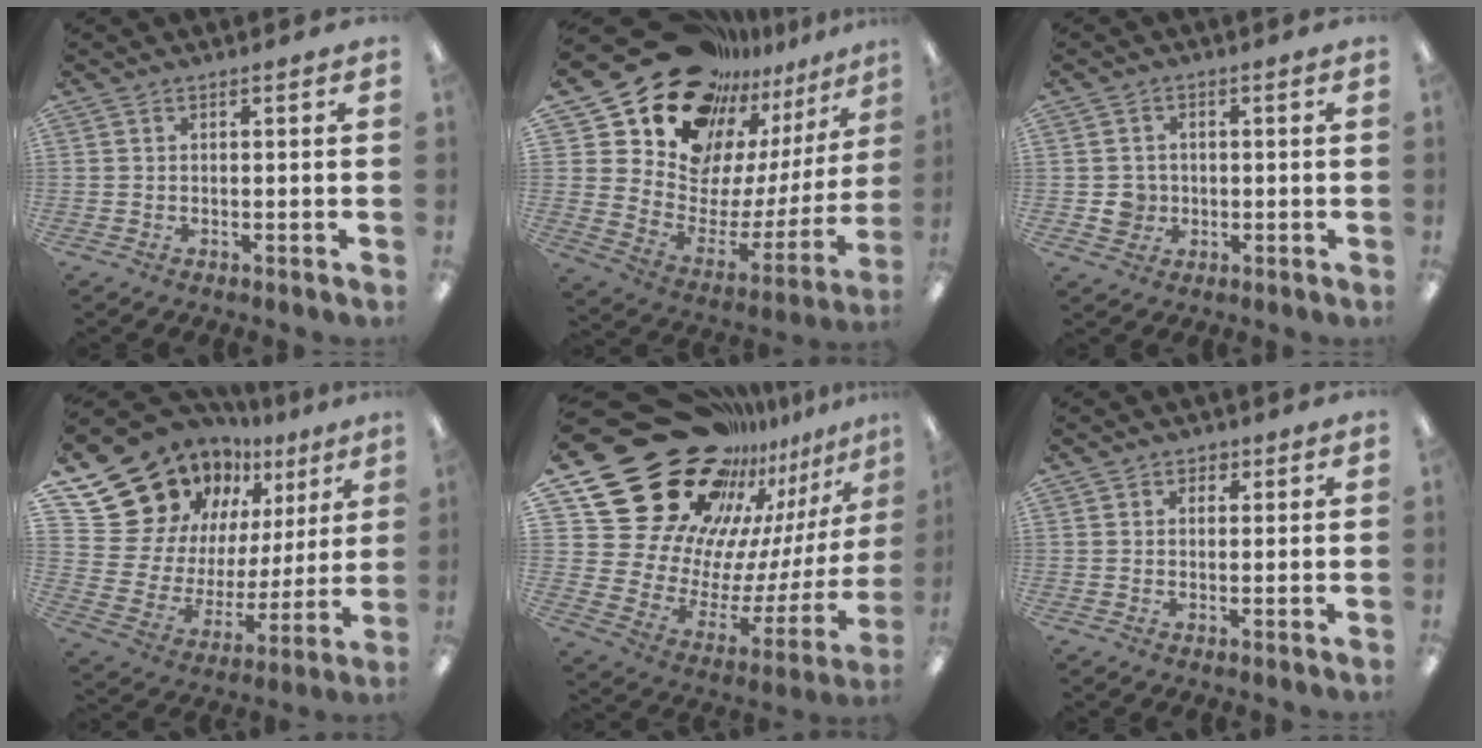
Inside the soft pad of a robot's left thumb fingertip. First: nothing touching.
{"total": 20.0, "force": [16.7, 9.4, 5.8], "torque": [-0.108, -0.148, 0.314]}
{"total": 4.2, "force": [-0.5, 4.1, 0.9], "torque": [-0.012, 0.006, -0.008]}
{"total": 21.1, "force": [15.4, 13.1, 6.0], "torque": [-0.120, -0.115, 0.308]}
{"total": 33.5, "force": [21.1, 20.5, 16.1], "torque": [-0.224, -0.193, 0.446]}
{"total": 1.7, "force": [0.8, 1.4, 0.5], "torque": [-0.002, -0.001, 0.012]}